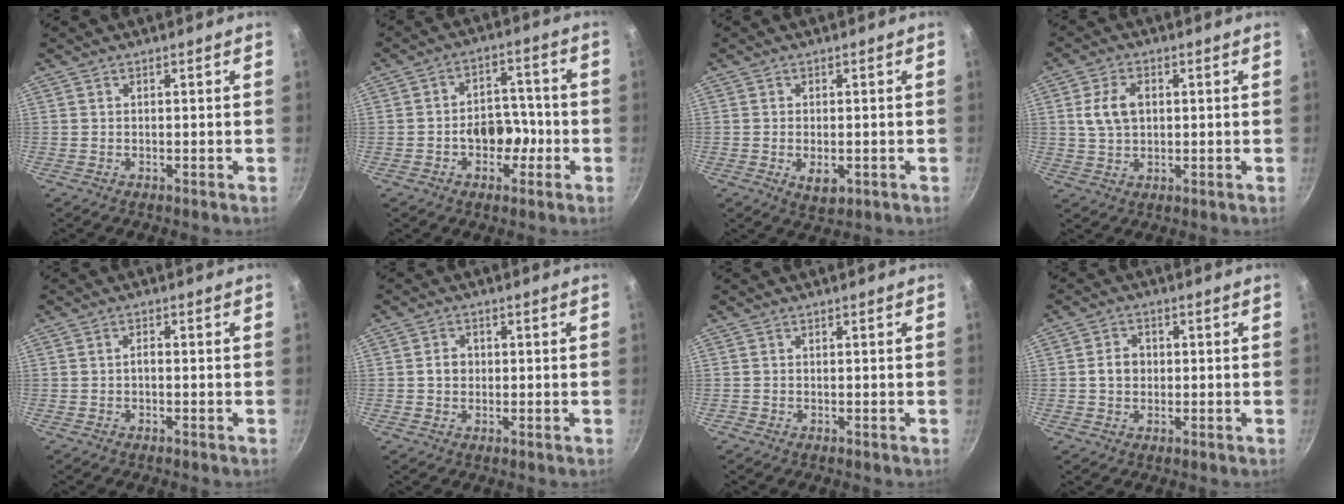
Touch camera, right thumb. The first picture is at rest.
{"total": 8.3, "force": [-2.1, 5.9, 5.4], "torque": [-0.041, 0.037, -0.037]}
{"total": 3.7, "force": [-1.0, 2.0, 3.0], "torque": [-0.048, -0.001, -0.008]}
{"total": 6.4, "force": [1.2, 4.3, 4.7], "torque": [-0.087, 0.004, 0.024]}
{"total": 1.1, "force": [-0.4, 0.6, 0.9], "torque": [-0.010, 0.004, -0.009]}
{"total": 2.9, "force": [0.0, 2.5, 1.4], "torque": [-0.011, 0.009, -0.004]}
{"total": 0.0}
{"total": 4.1, "force": [-0.1, 3.4, 2.2], "torque": [-0.026, 0.011, -0.005]}